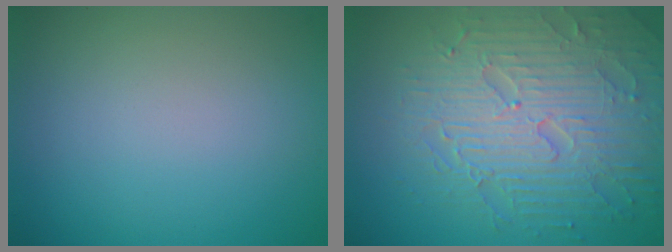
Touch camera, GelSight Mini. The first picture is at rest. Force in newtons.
{"total": 8.2, "press": 6.1, "slide": 5.5}